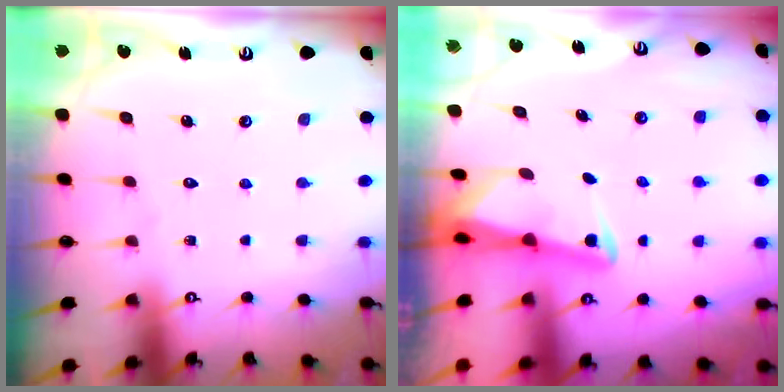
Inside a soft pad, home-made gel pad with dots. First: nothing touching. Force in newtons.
{"total": 2.2, "press": 2.2, "slide": 0.3}